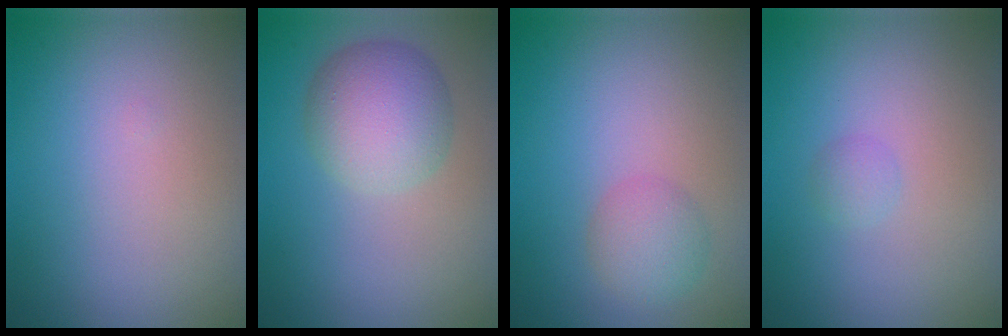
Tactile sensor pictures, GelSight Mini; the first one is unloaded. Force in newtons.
{"total": 5.3, "press": 5.3, "slide": 0.0}
{"total": 2.5, "press": 2.5, "slide": 0.1}
{"total": 0.9, "press": 0.9, "slide": 0.1}